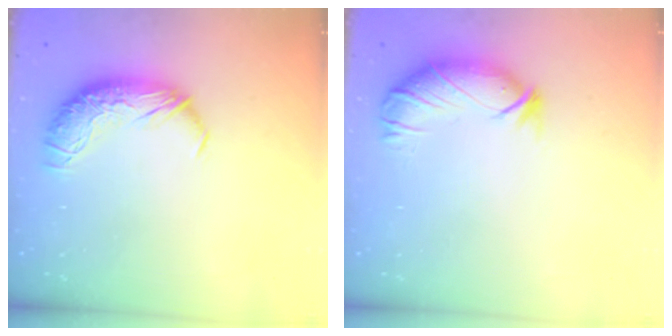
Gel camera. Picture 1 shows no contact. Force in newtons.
{"total": 2.8, "press": 2.6, "slide": 0.9}